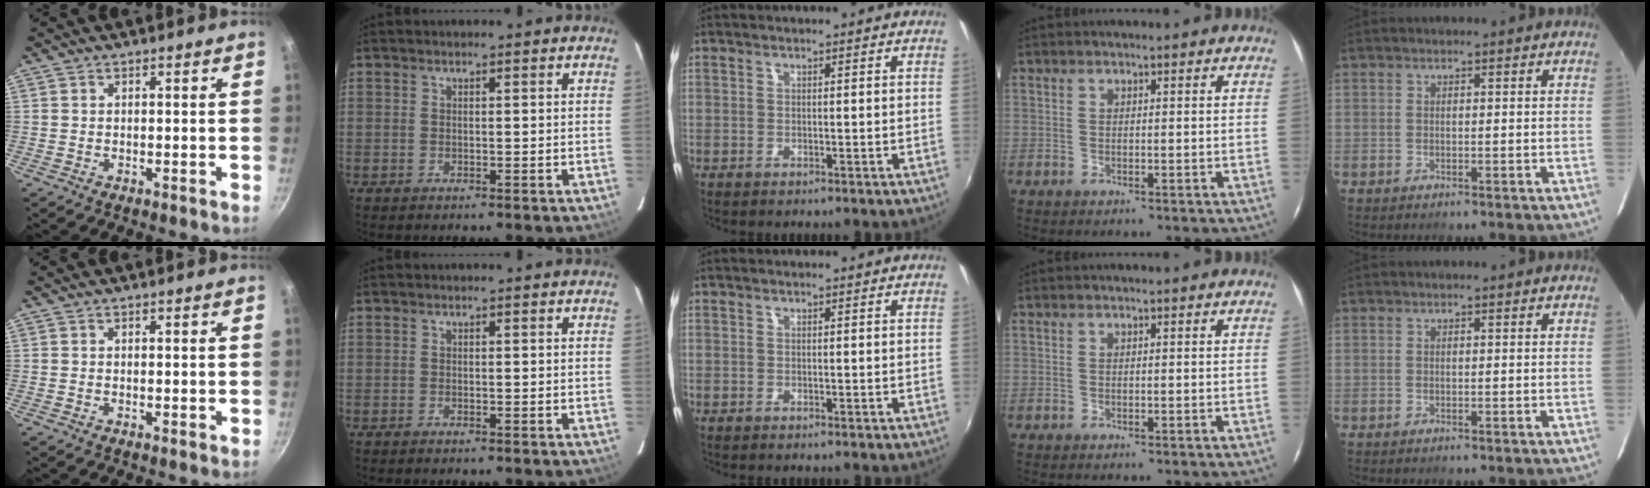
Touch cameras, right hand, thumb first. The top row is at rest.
{}